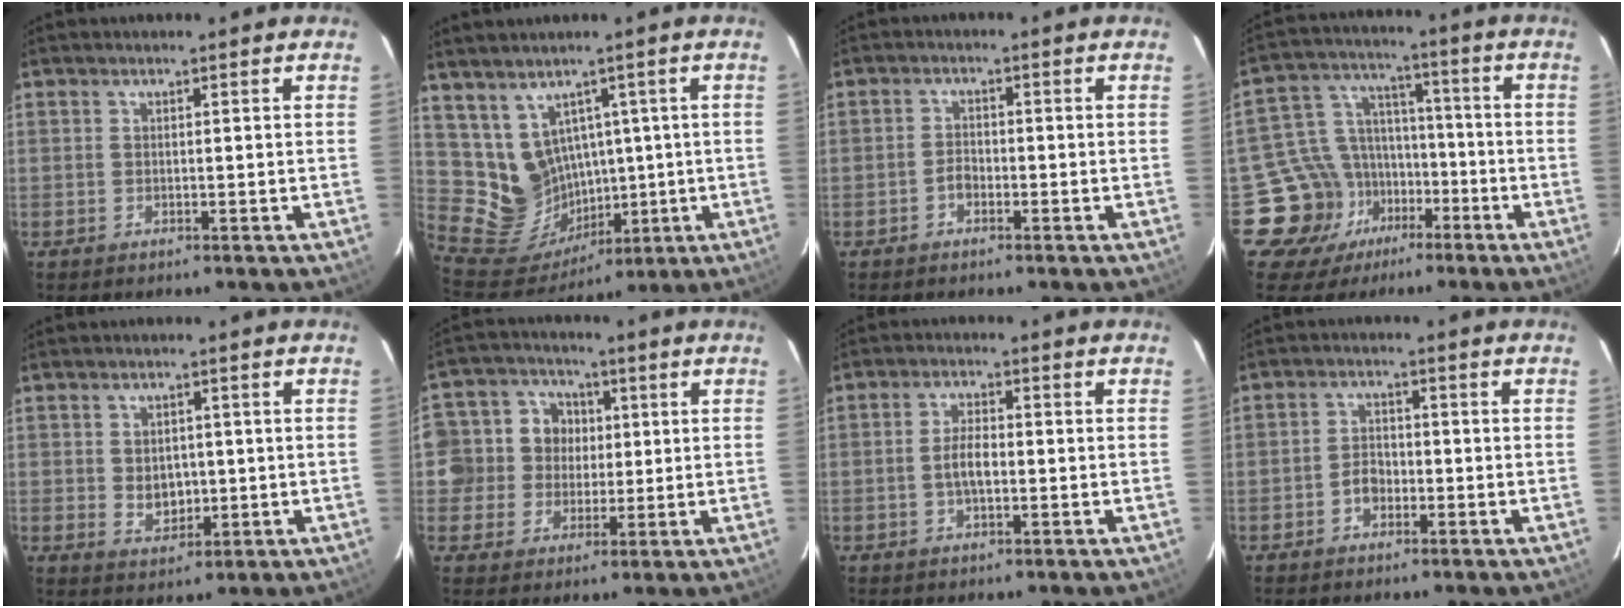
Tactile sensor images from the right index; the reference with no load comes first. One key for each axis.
{"total": 11.8, "fx": 3.4, "fy": 10.7, "fz": 3.6, "tx": -0.100, "ty": 0.004, "tz": 0.097}
{"total": 1.9, "fx": -1.2, "fy": 1.2, "fz": 0.9, "tx": -0.017, "ty": 0.006, "tz": -0.022}
{"total": 12.8, "fx": -6.6, "fy": 10.5, "fz": 2.9, "tx": -0.081, "ty": 0.047, "tz": -0.101}
{"total": 4.7, "fx": -0.1, "fy": 3.8, "fz": 2.9, "tx": -0.049, "ty": 0.000, "tz": 0.008}
{"total": 9.8, "fx": 0.6, "fy": 9.5, "fz": 2.4, "tx": -0.068, "ty": 0.028, "tz": 0.003}
{"total": 4.0, "fx": -0.7, "fy": 1.6, "fz": 3.6, "tx": -0.070, "ty": 0.005, "tz": -0.011}
{"total": 3.1, "fx": -1.5, "fy": 2.3, "fz": 1.5, "tx": -0.030, "ty": 0.011, "tz": -0.025}